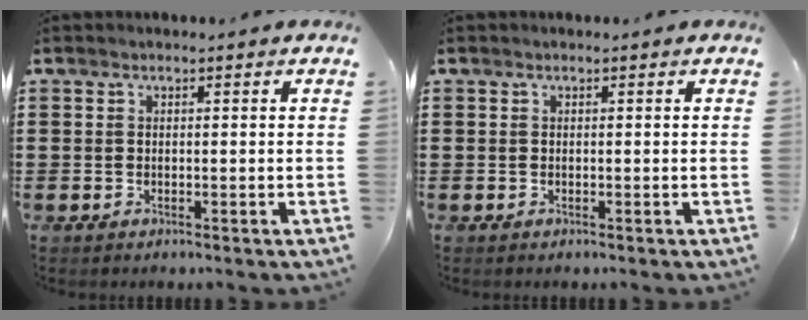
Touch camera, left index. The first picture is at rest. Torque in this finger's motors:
{"motor_torque": [0.00, 0.00, -0.01, -0.01]}